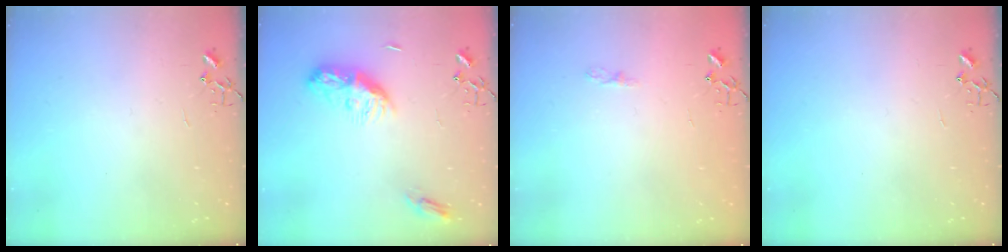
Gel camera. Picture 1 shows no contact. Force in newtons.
{"total": 11.2, "press": 11.2, "slide": 0.8}
{"total": 4.0, "press": 4.0, "slide": 0.6}
{"total": 0.0}